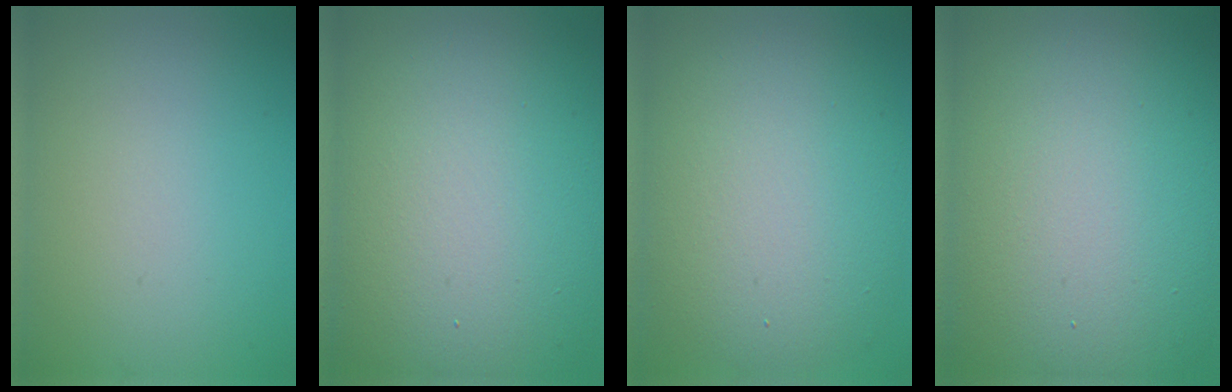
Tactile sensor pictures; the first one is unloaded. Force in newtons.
{"total": 17.9, "press": 17.9, "slide": 0.5}
{"total": 10.7, "press": 10.6, "slide": 1.3}
{"total": 18.9, "press": 18.9, "slide": 0.9}